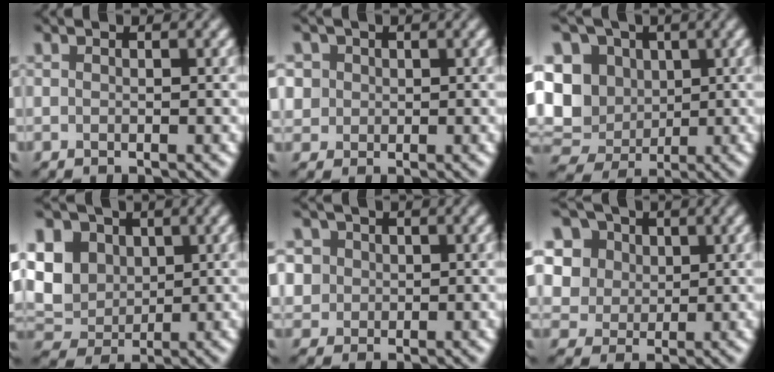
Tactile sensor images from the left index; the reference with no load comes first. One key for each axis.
{"total": 4.1, "fx": 1.6, "fy": 3.5, "fz": 1.2, "tx": -0.020, "ty": 0.022, "tz": 0.015}
{"total": 10.4, "fx": 1.4, "fy": 8.9, "fz": 5.1, "tx": -0.099, "ty": 0.012, "tz": 0.000}
{"total": 8.4, "fx": 2.3, "fy": 6.8, "fz": 4.4, "tx": -0.107, "ty": 0.026, "tz": 0.028}
{"total": 4.9, "fx": 1.9, "fy": 4.3, "fz": 1.5, "tx": -0.030, "ty": 0.023, "tz": 0.016}
{"total": 10.4, "fx": 5.3, "fy": 7.8, "fz": 4.3, "tx": -0.108, "ty": 0.023, "tz": 0.079}